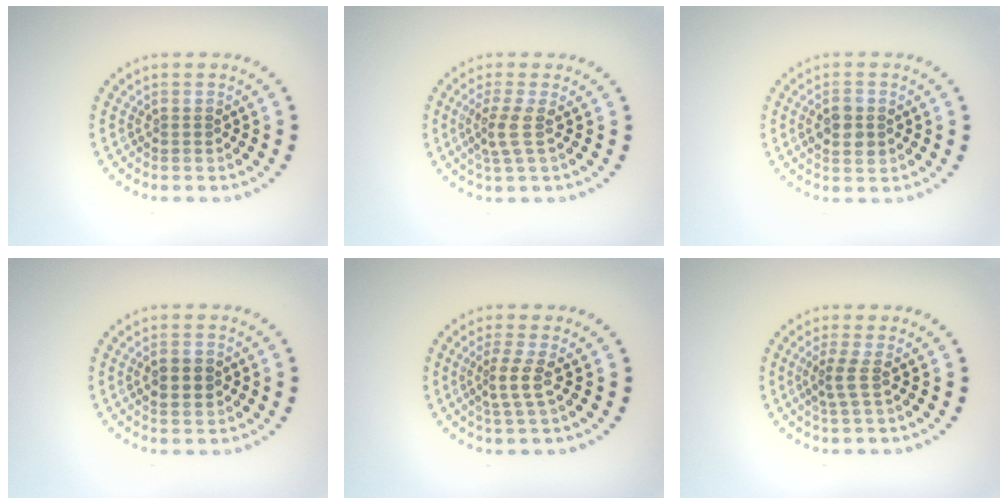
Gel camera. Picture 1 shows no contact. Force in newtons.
{"total": 2.3, "press": 1.6, "slide": 1.6}
{"total": 2.8, "press": 2.8, "slide": 0.1}
{"total": 2.2, "press": 2.2, "slide": 0.1}
{"total": 2.2, "press": 1.5, "slide": 1.6}
{"total": 1.9, "press": 1.3, "slide": 1.4}